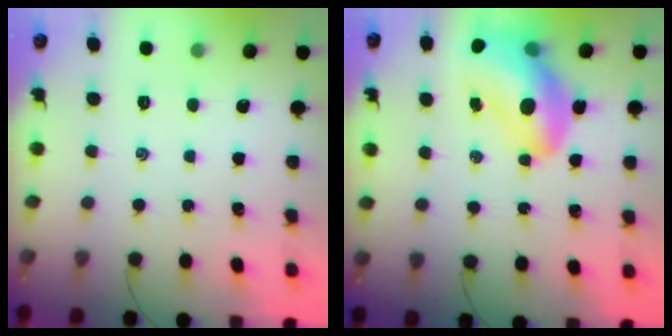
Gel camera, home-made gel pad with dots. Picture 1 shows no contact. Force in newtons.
{"total": 15.3, "press": 14.7, "slide": 4.3}